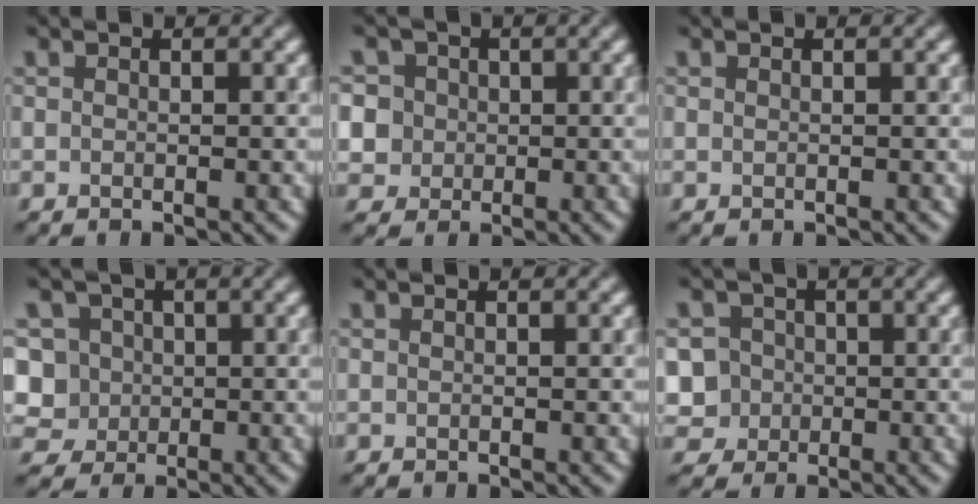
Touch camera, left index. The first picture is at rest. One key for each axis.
{"total": 6.6, "fx": 1.7, "fy": 5.9, "fz": 2.3, "tx": -0.046, "ty": 0.034, "tz": 0.002}
{"total": 0.0}
{"total": 6.6, "fx": 0.8, "fy": 6.0, "fz": 2.6, "tx": -0.046, "ty": 0.033, "tz": -0.009}
{"total": 0.0}
{"total": 6.3, "fx": -0.8, "fy": 6.0, "fz": 1.7, "tx": -0.032, "ty": 0.022, "tz": -0.036}